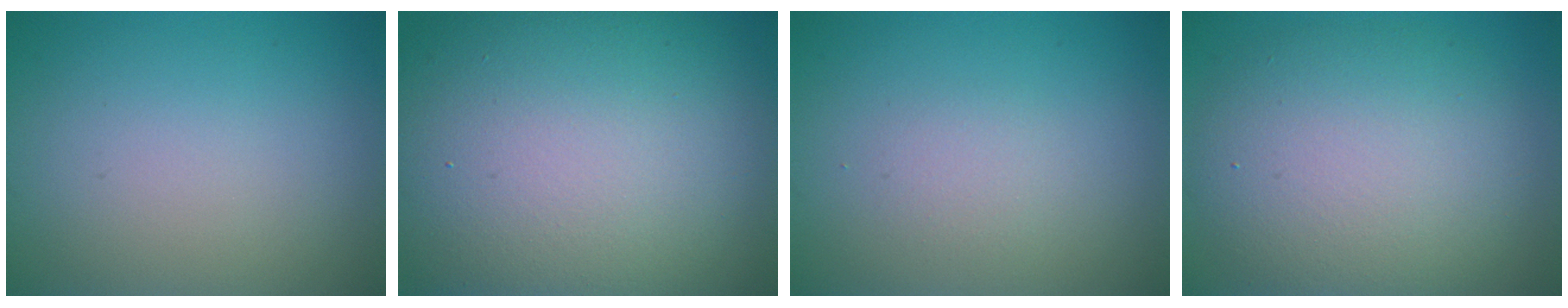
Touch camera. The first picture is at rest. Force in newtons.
{"total": 17.8, "press": 17.7, "slide": 1.1}
{"total": 1.3, "press": 1.3, "slide": 0.1}
{"total": 8.8, "press": 8.8, "slide": 0.7}